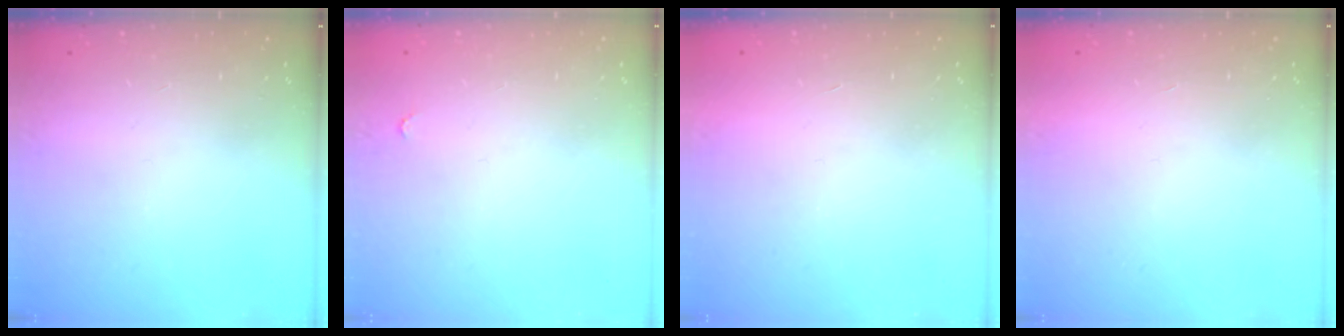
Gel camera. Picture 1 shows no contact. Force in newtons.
{"total": 2.8, "press": 2.8, "slide": 0.4}
{"total": 1.7, "press": 1.7, "slide": 0.1}
{"total": 1.7, "press": 1.7, "slide": 0.1}